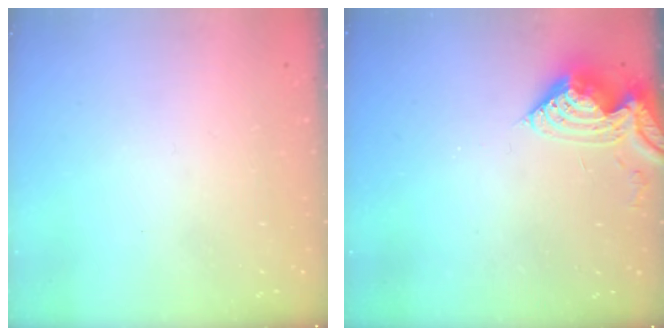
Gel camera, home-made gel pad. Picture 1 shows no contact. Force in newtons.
{"total": 9.5, "press": 9.5, "slide": 1.0}